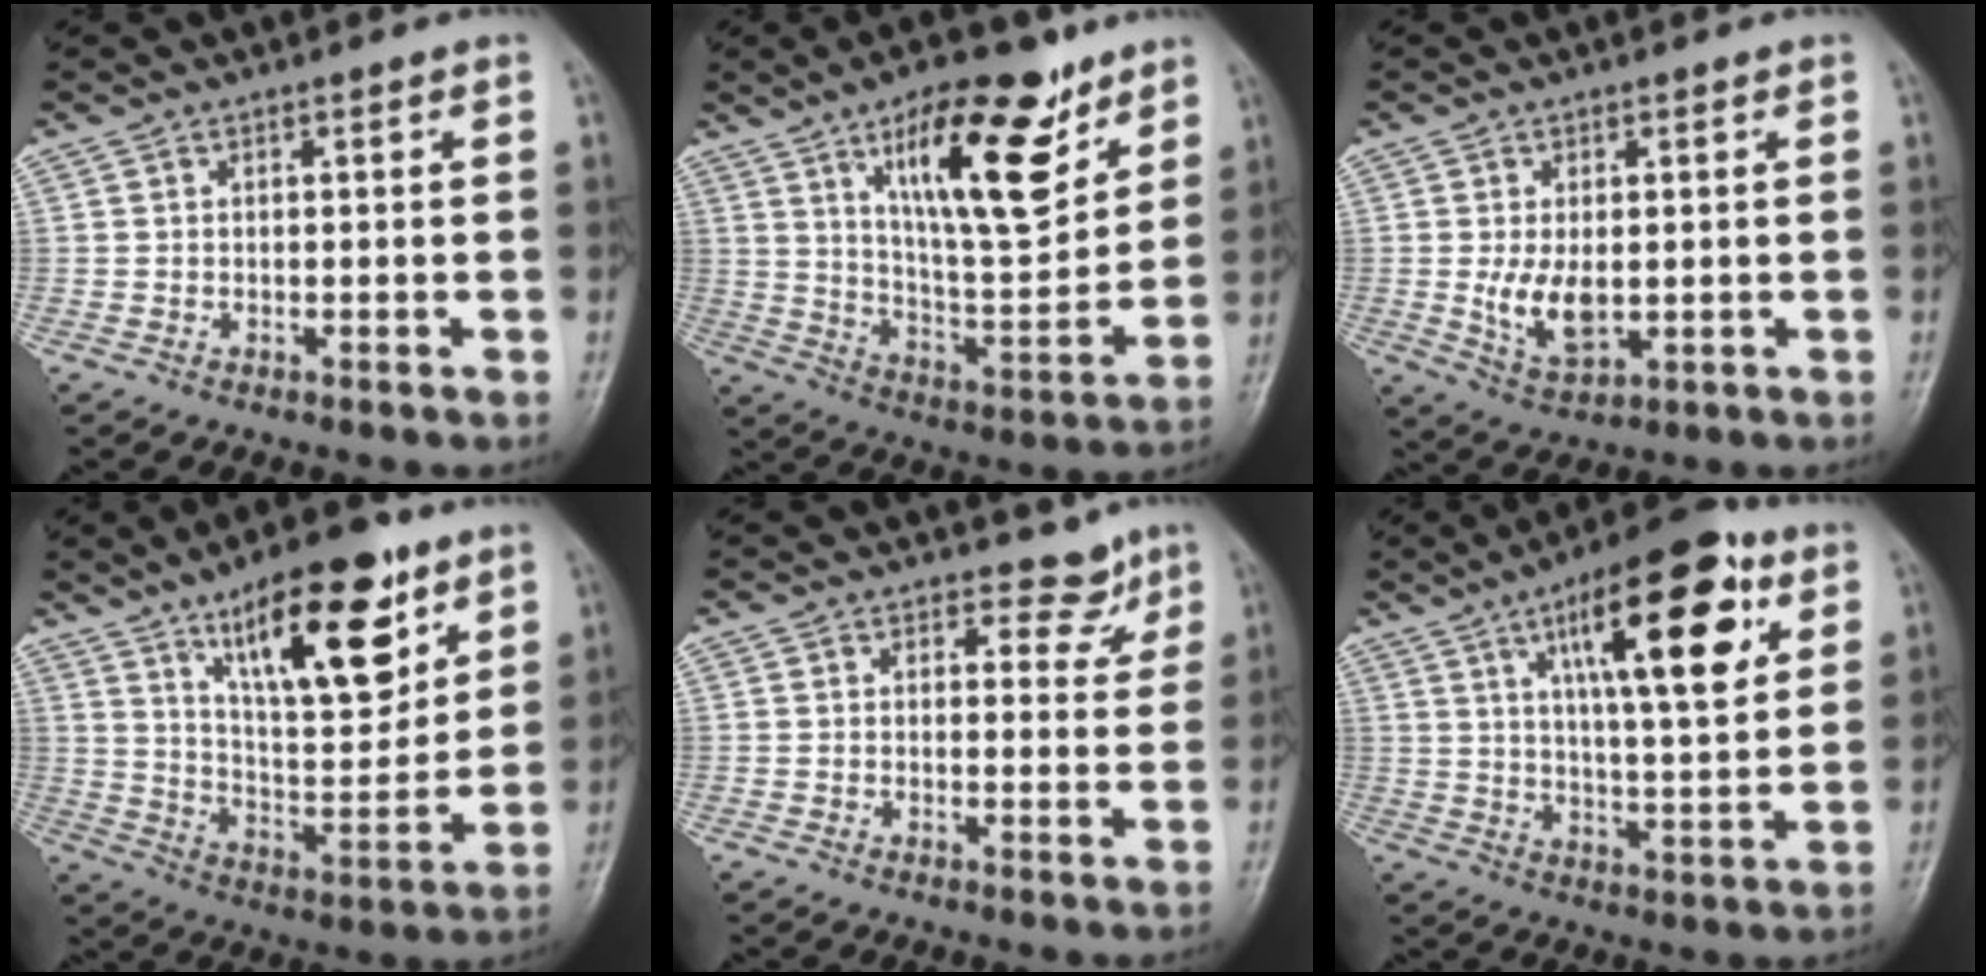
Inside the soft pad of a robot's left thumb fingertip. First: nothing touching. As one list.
[{"total": 19.6, "force": [10.6, 7.0, 14.9], "torque": [-0.197, -0.061, 0.181]}, {"total": 6.7, "force": [-0.1, 3.8, 5.5], "torque": [-0.094, -0.016, 0.008]}, {"total": 20.4, "force": [11.4, 7.9, 15.1], "torque": [-0.187, -0.057, 0.191]}, {"total": 4.3, "force": [3.4, 2.6, 0.6], "torque": [0.017, -0.026, 0.038]}, {"total": 19.4, "force": [8.3, 6.3, 16.4], "torque": [-0.220, -0.025, 0.125]}]